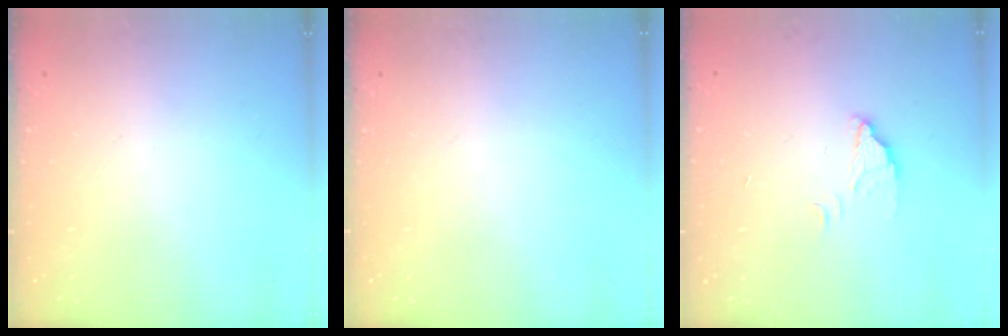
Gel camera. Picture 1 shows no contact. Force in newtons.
{"total": 0.0}
{"total": 1.9, "press": 1.9, "slide": 0.1}